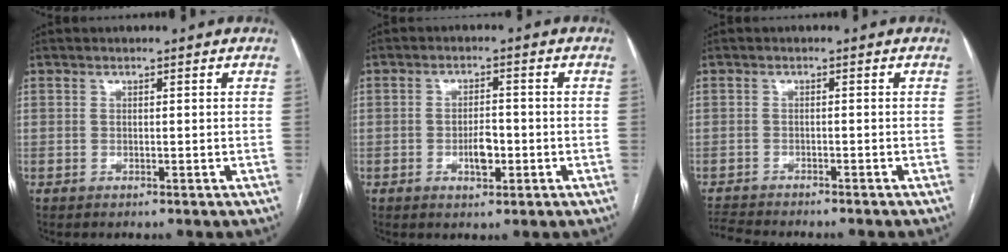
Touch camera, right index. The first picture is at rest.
{"total": 3.8, "force": [-1.2, 1.5, 3.3], "torque": [-0.057, 0.003, -0.018]}
{"total": 4.9, "force": [-4.8, 0.3, 1.1], "torque": [-0.013, -0.010, -0.076]}